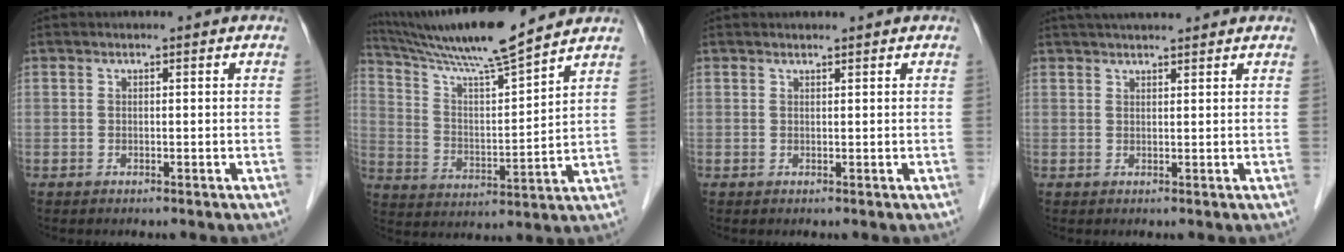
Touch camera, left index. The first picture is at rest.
{"total": 15.0, "force": [13.3, -1.0, 6.8], "torque": [-0.132, 0.005, 0.234]}
{"total": 0.6, "force": [0.6, 0.0, 0.0], "torque": [-0.007, 0.001, 0.011]}
{"total": 6.0, "force": [5.3, 0.8, 2.6], "torque": [-0.039, 0.035, 0.084]}